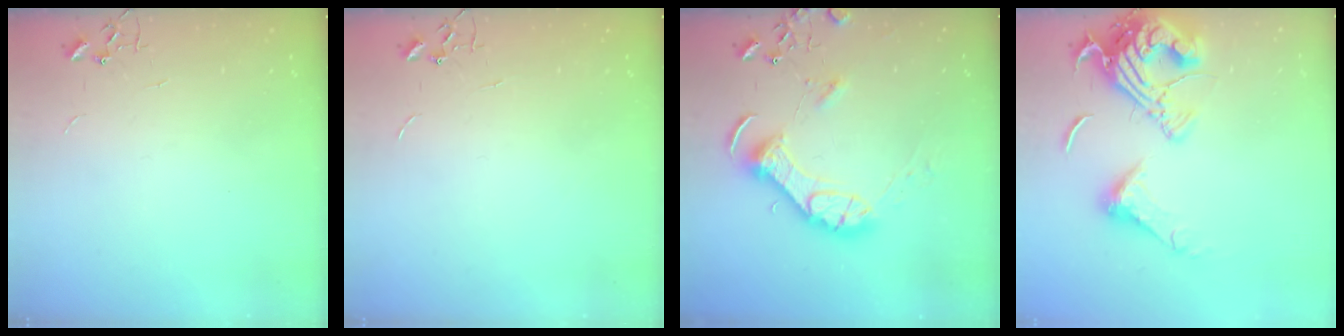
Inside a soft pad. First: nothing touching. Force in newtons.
{"total": 0.0}
{"total": 12.3, "press": 12.1, "slide": 1.6}
{"total": 19.0, "press": 18.9, "slide": 1.9}